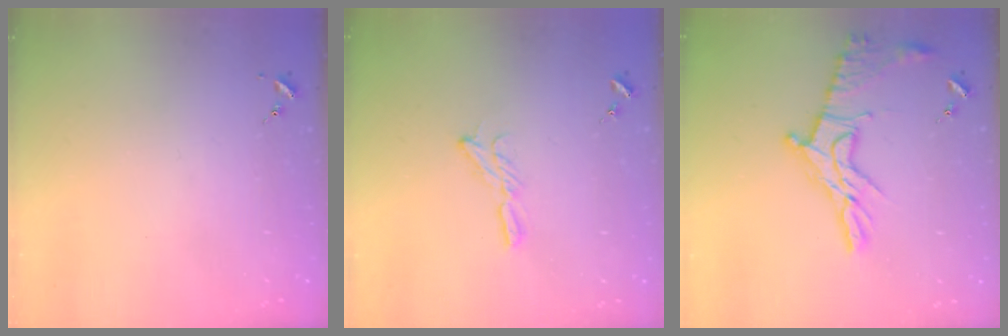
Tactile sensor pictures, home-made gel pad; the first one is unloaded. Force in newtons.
{"total": 6.4, "press": 6.4, "slide": 0.4}
{"total": 13.9, "press": 13.8, "slide": 0.9}